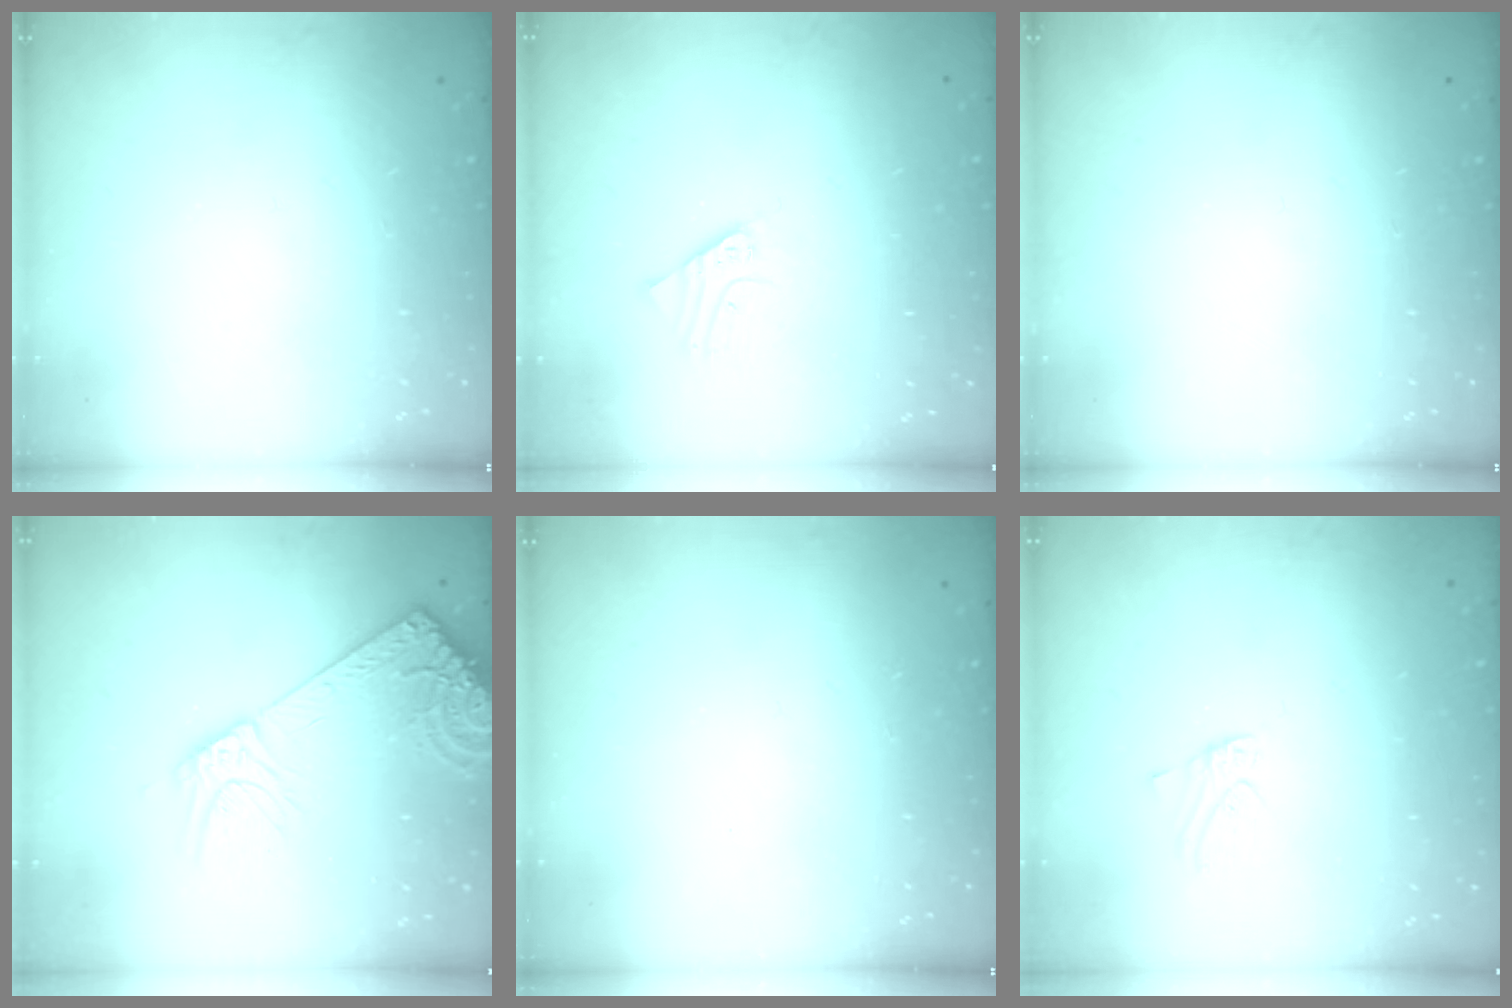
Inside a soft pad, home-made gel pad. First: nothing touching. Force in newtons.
{"total": 2.5, "press": 2.5, "slide": 0.2}
{"total": 0.0}
{"total": 15.7, "press": 15.2, "slide": 3.9}
{"total": 0.0}
{"total": 1.0, "press": 1.0, "slide": 0.2}